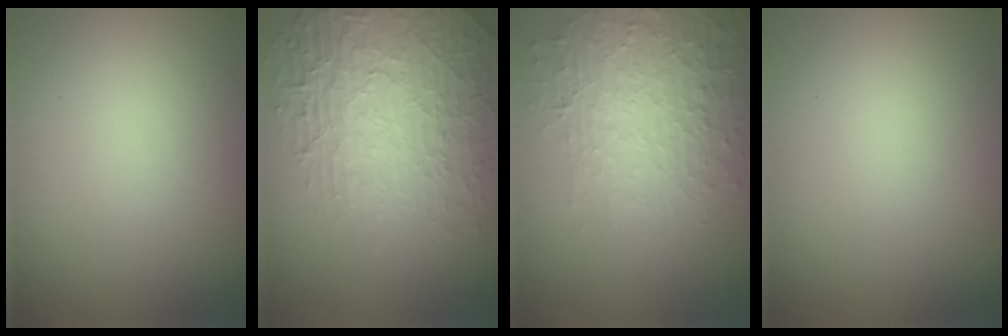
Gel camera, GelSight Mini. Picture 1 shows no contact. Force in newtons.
{"total": 6.5, "press": 5.3, "slide": 3.8}
{"total": 4.1, "press": 4.0, "slide": 0.8}
{"total": 0.0}